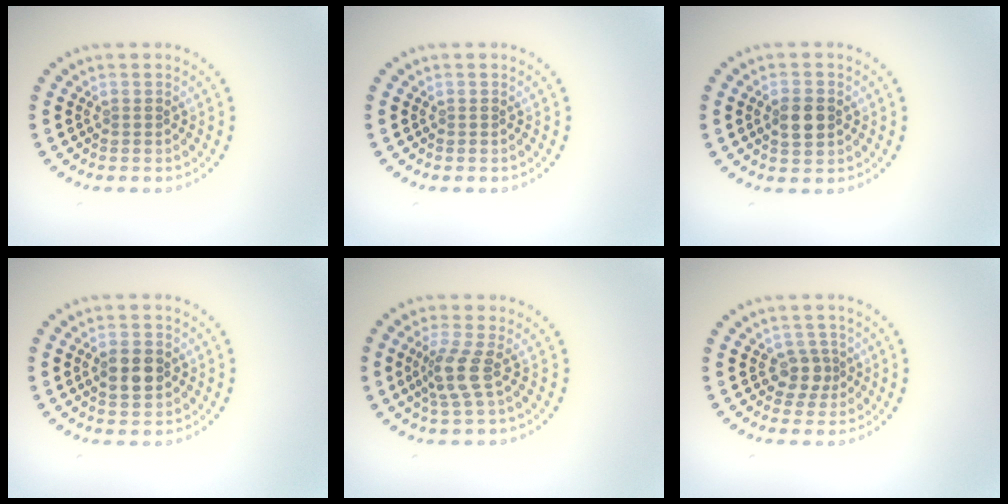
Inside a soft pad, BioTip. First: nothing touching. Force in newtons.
{"total": 0.0}
{"total": 2.5, "press": 2.5, "slide": 0.1}
{"total": 2.9, "press": 2.9, "slide": 0.1}
{"total": 2.8, "press": 2.2, "slide": 1.8}
{"total": 2.0, "press": 1.7, "slide": 1.1}